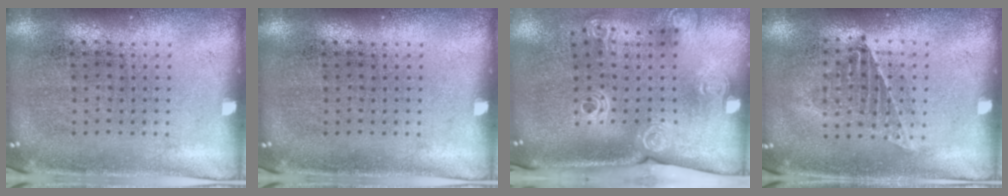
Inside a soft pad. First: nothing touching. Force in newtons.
{"total": 0.0}
{"total": 2.2, "press": 1.6, "slide": 1.5}
{"total": 1.1, "press": 1.0, "slide": 0.2}